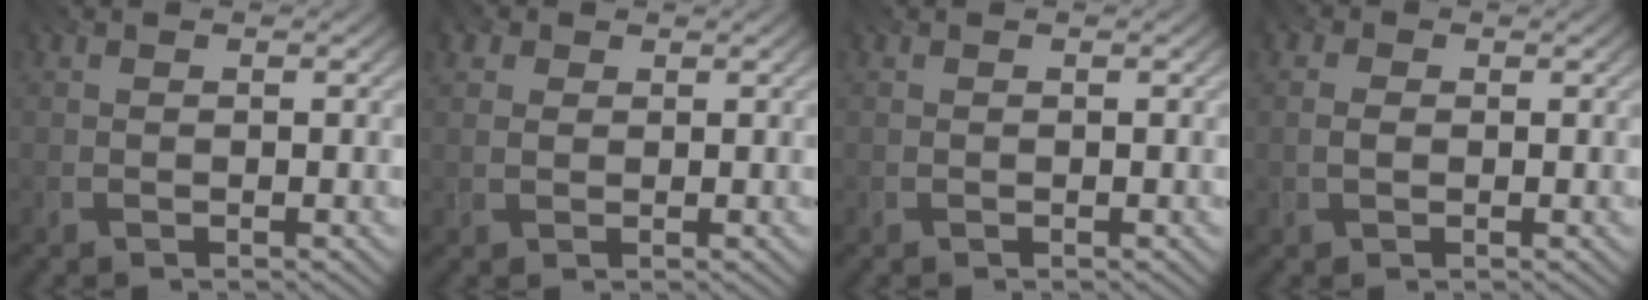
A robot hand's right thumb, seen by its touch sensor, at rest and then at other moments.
{"total": 2.1, "force": [1.0, 1.6, 1.0], "torque": [-0.025, 0.003, 0.018]}
{"total": 0.0}
{"total": 2.4, "force": [0.1, 1.8, 1.6], "torque": [-0.035, 0.004, -0.010]}